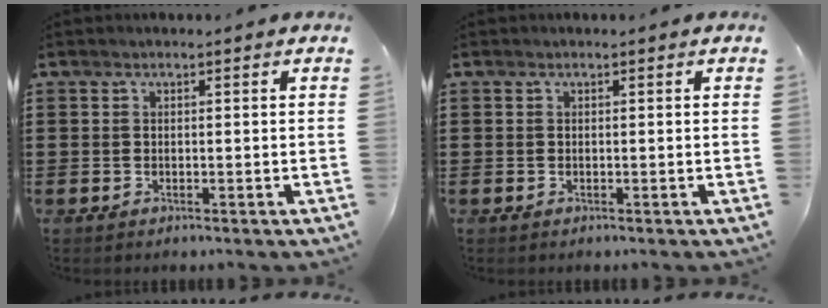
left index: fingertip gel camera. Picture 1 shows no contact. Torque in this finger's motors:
{"motor_torque": [0.00, 0.00, 0.00, 0.00]}